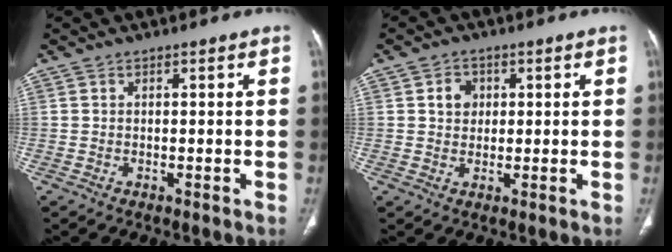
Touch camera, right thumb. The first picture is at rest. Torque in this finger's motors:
{"motor_torque": [0.28, 1.28, 0.47, -0.16, 0.00]}